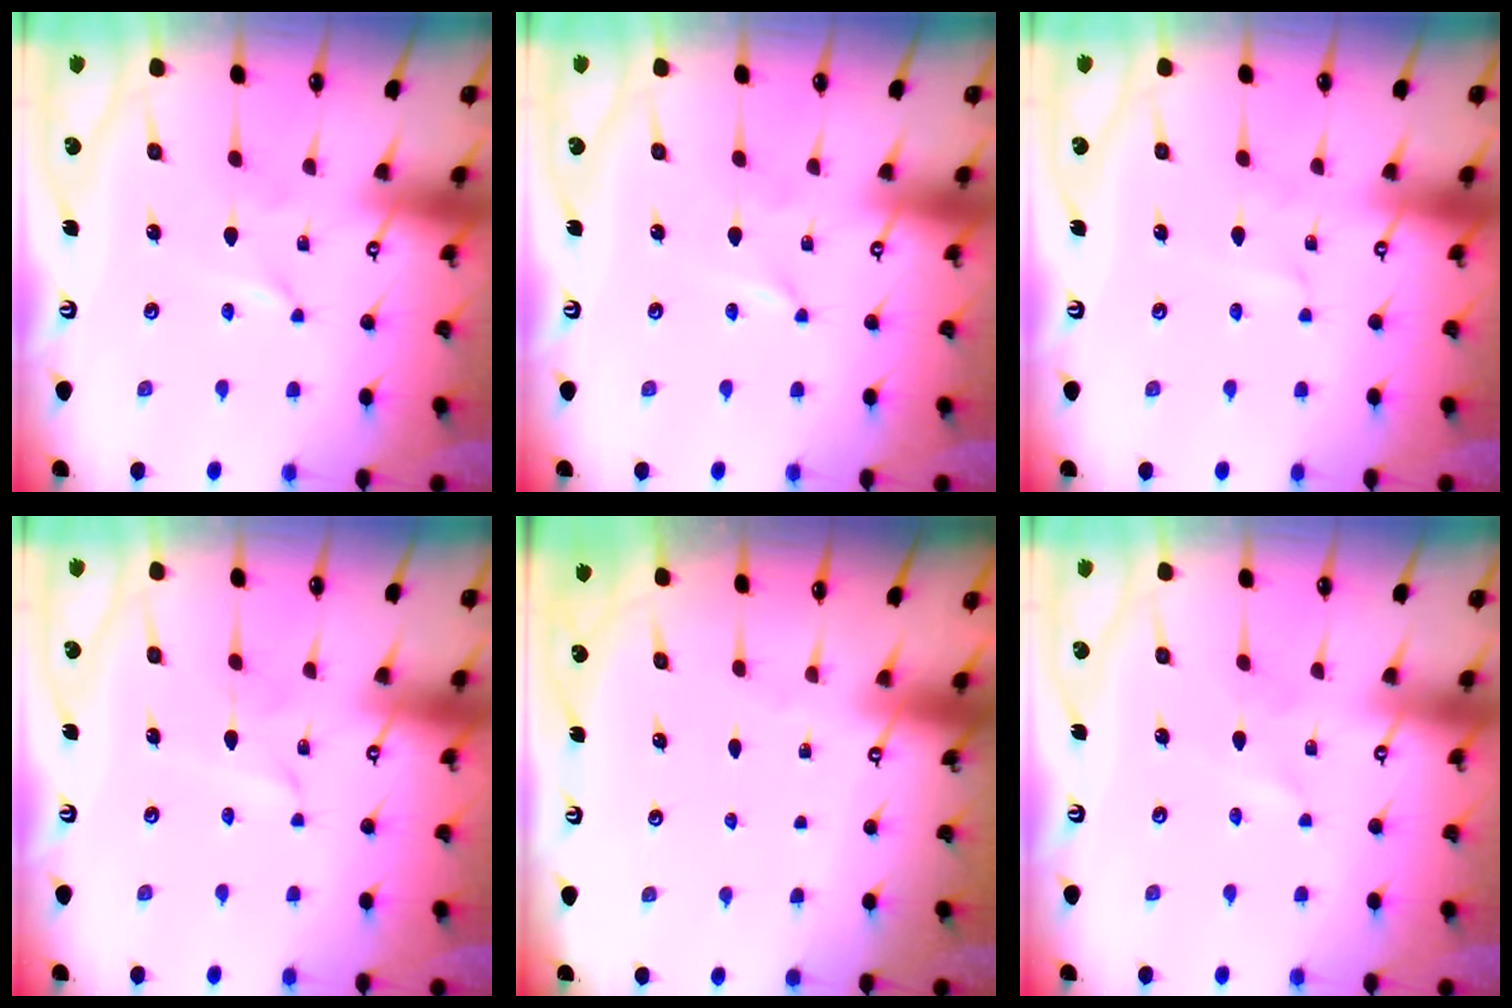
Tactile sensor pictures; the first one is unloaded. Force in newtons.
{"total": 0.0}
{"total": 1.4, "press": 1.4, "slide": 0.1}
{"total": 2.9, "press": 2.9, "slide": 0.3}
{"total": 0.0}
{"total": 1.0, "press": 1.0, "slide": 0.1}